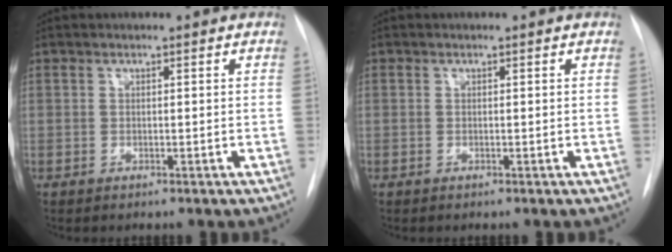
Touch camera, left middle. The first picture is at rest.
{"total": 0.0}